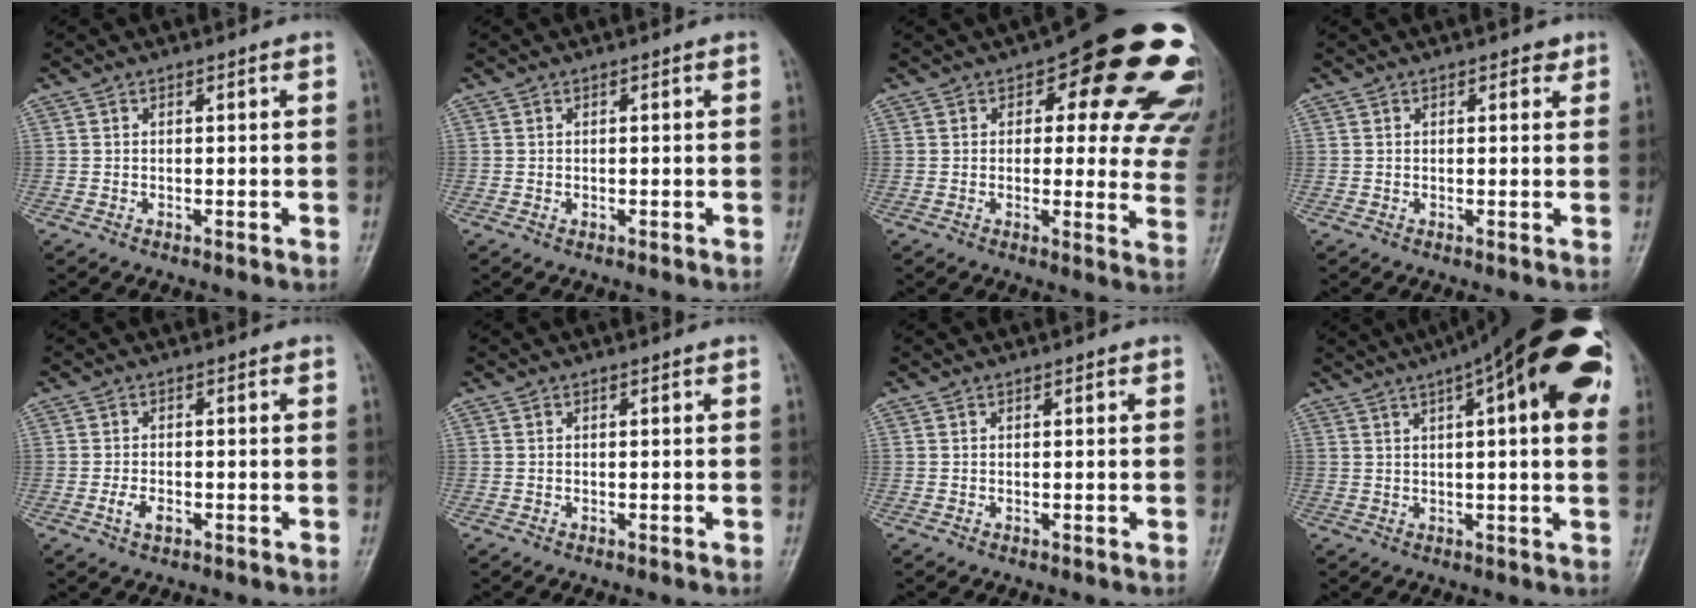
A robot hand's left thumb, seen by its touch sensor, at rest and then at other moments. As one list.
[{"total": 1.0, "force": [0.0, 0.6, 0.8], "torque": [-0.010, 0.010, 0.003]}, {"total": 22.0, "force": [9.7, 9.8, 17.2], "torque": [-0.154, -0.019, 0.111]}, {"total": 1.7, "force": [0.9, 0.9, 1.0], "torque": [-0.001, -0.002, 0.008]}, {"total": 3.2, "force": [-1.1, 1.8, 2.4], "torque": [-0.041, 0.008, -0.020]}, {"total": 0.0}, {"total": 0.7, "force": [0.2, 0.3, 0.6], "torque": [-0.007, 0.001, 0.002]}, {"total": 22.3, "force": [8.8, 5.9, 19.6], "torque": [-0.277, 0.023, 0.117]}]